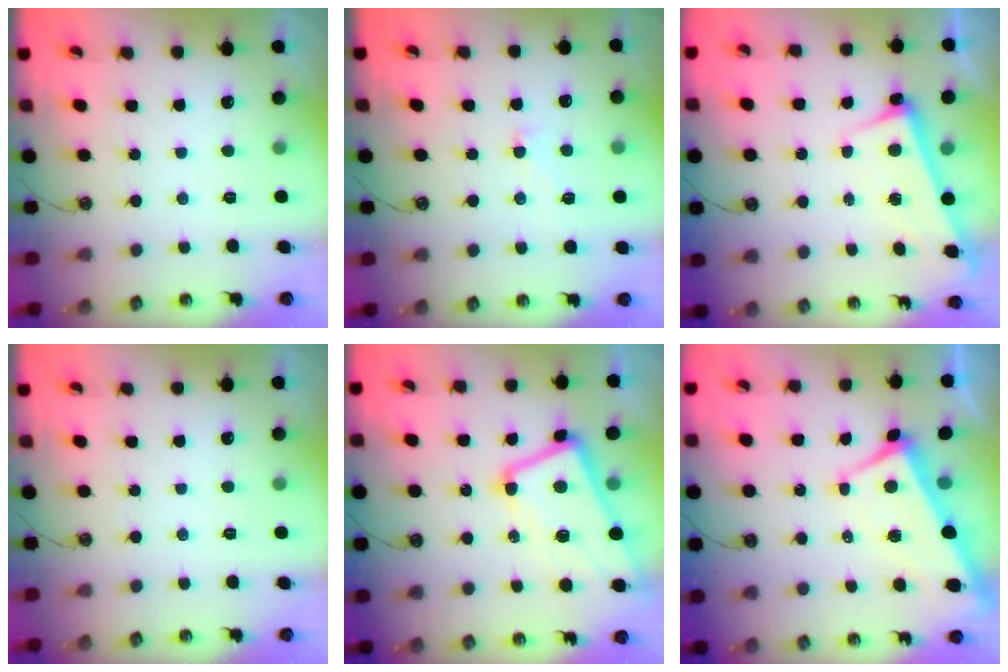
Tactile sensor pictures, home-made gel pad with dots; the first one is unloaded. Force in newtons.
{"total": 3.6, "press": 3.6, "slide": 0.6}
{"total": 2.5, "press": 2.5, "slide": 0.7}
{"total": 0.0}
{"total": 7.0, "press": 6.8, "slide": 1.6}
{"total": 1.7, "press": 1.5, "slide": 0.8}